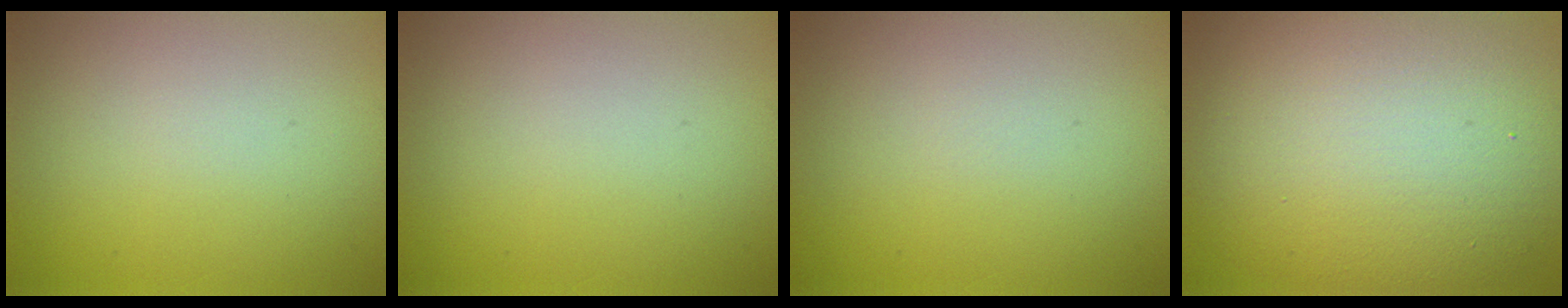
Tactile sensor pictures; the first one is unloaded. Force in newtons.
{"total": 0.0}
{"total": 0.0}
{"total": 15.0, "press": 14.9, "slide": 1.3}